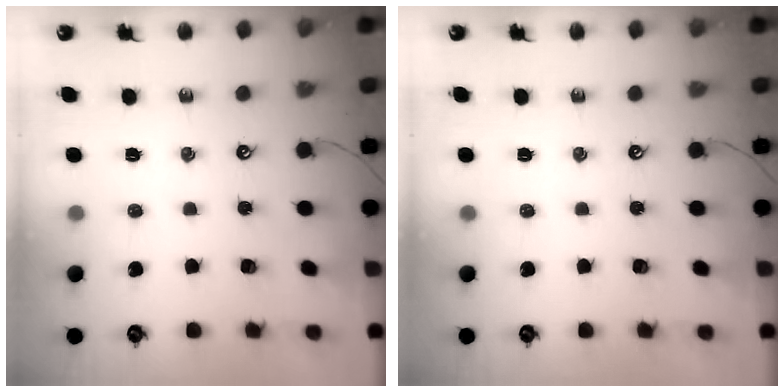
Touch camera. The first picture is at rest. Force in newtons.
{"total": 0.0}